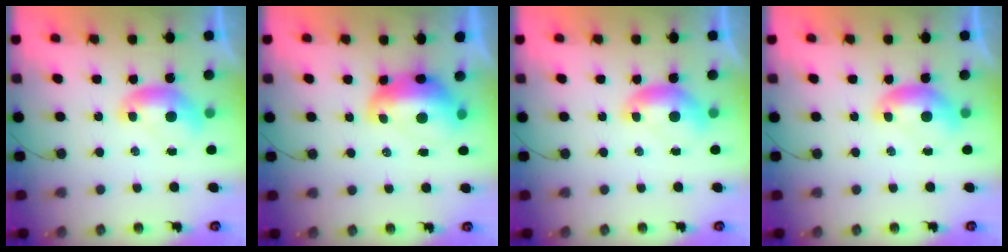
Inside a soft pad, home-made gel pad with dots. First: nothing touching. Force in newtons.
{"total": 3.9, "press": 3.8, "slide": 0.8}
{"total": 0.0}
{"total": 0.0}